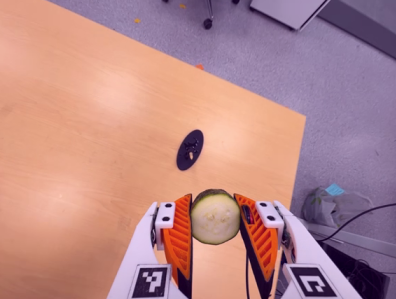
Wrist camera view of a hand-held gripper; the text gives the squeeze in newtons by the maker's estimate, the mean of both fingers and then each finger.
{"total": 10.4, "left": 9.2, "right": 11.7}